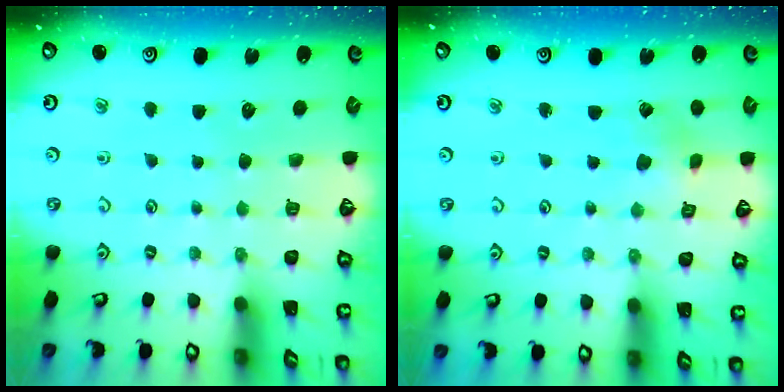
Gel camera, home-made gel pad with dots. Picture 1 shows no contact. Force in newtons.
{"total": 1.6, "press": 1.6, "slide": 0.2}